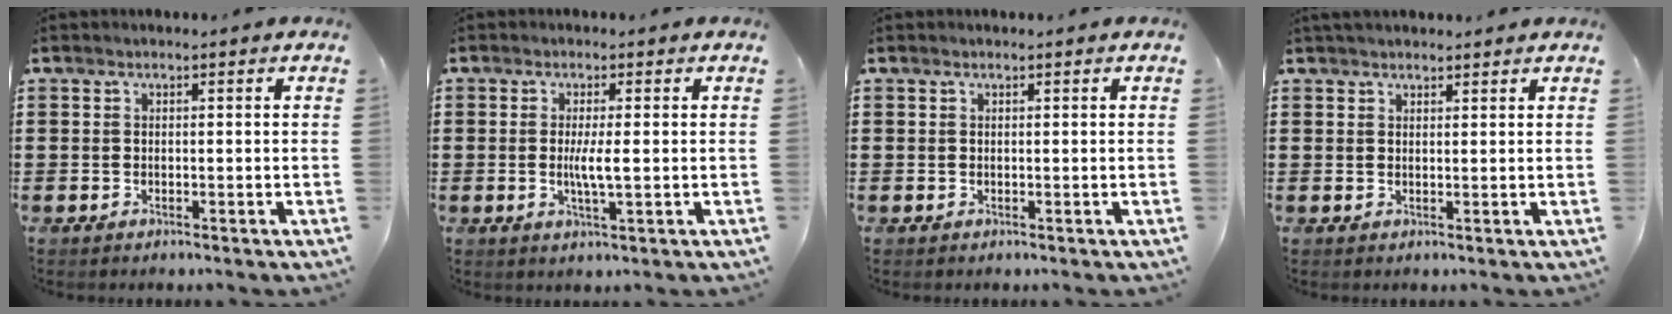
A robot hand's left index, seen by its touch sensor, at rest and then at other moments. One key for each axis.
{"total": 3.4, "fx": 0.0, "fy": 0.4, "fz": 3.4, "tx": -0.063, "ty": -0.004, "tz": -0.001}
{"total": 0.0}
{"total": 1.8, "fx": 1.7, "fy": 0.6, "fz": 0.3, "tx": -0.010, "ty": 0.003, "tz": 0.033}